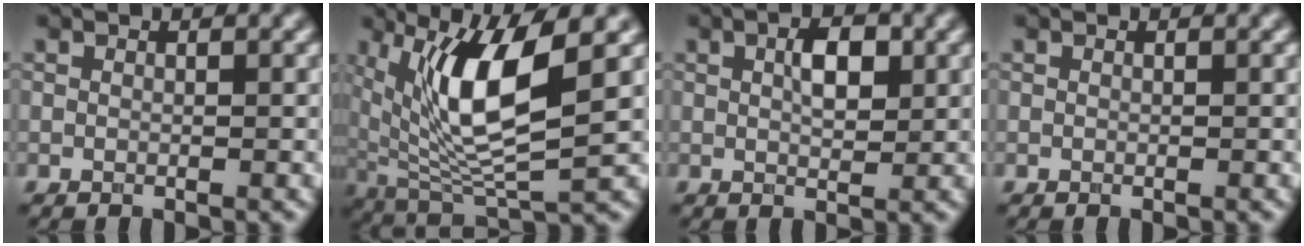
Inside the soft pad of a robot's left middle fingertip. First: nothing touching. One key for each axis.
{"total": 8.5, "fx": 2.4, "fy": 2.3, "fz": 7.8, "tx": -0.152, "ty": -0.009, "tz": 0.062}
{"total": 2.7, "fx": 0.5, "fy": 1.2, "fz": 2.4, "tx": -0.042, "ty": 0.008, "tz": 0.021}
{"total": 0.0}